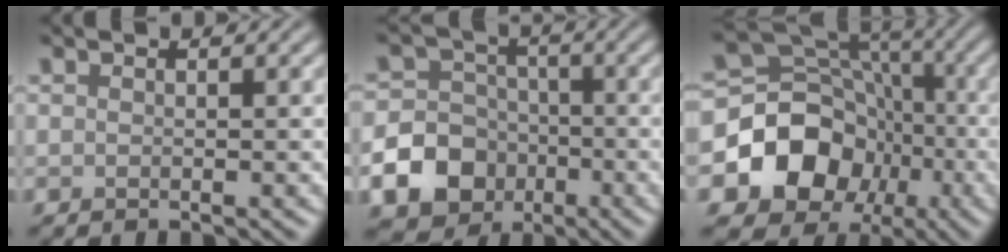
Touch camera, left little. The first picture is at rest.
{"total": 11.2, "force": [-4.4, 9.8, 3.1], "torque": [-0.065, -0.028, -0.099]}
{"total": 10.6, "force": [-3.1, 8.9, 5.0], "torque": [-0.088, 0.005, -0.066]}